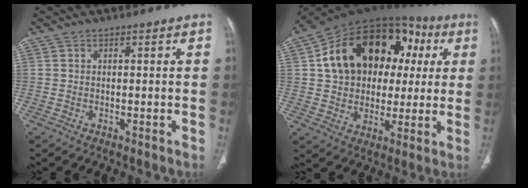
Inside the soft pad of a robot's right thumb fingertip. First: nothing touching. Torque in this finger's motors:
{"motor_torque": [0.69, 4.31, 0.96, 0.58, 0.20]}